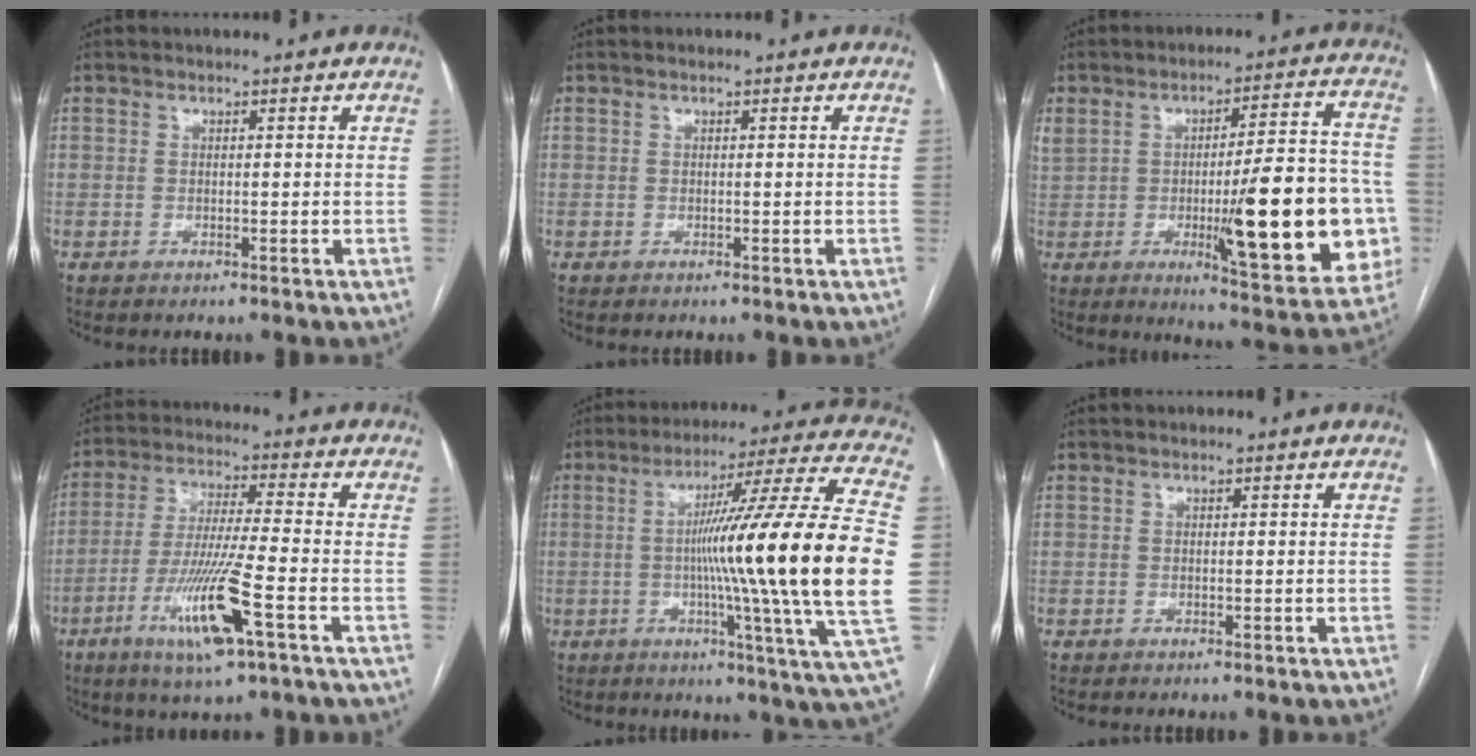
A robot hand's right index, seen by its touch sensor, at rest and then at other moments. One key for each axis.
{"total": 0.0}
{"total": 24.0, "fx": -3.2, "fy": 6.3, "fz": 23.0, "tx": -0.301, "ty": 0.017, "tz": -0.020}
{"total": 12.6, "fx": -5.4, "fy": 0.1, "fz": 11.4, "tx": -0.231, "ty": -0.021, "tz": -0.096}
{"total": 26.2, "fx": -1.1, "fy": -1.8, "fz": 26.1, "tx": -0.334, "ty": -0.005, "tz": -0.035}
{"total": 0.0}